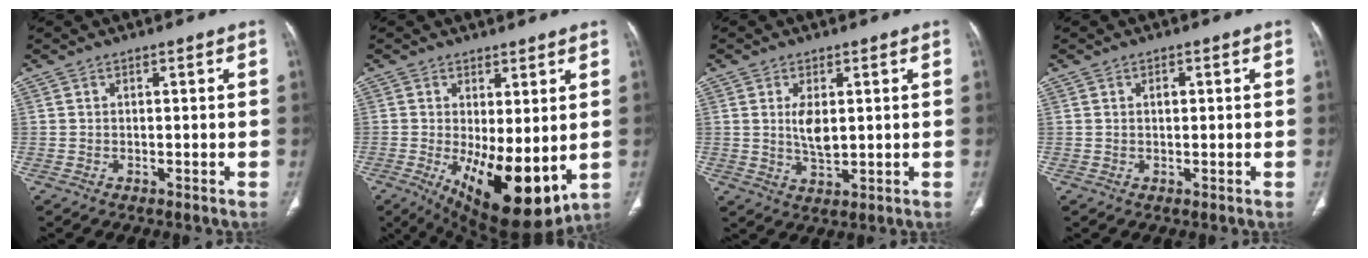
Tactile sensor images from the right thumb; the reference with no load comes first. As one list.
[{"total": 15.7, "force": [-2.5, 6.4, 14.1], "torque": [-0.212, -0.035, -0.017]}, {"total": 5.0, "force": [1.0, 2.4, 4.3], "torque": [-0.077, -0.013, 0.025]}, {"total": 1.3, "force": [0.4, 0.8, 1.0], "torque": [-0.015, 0.001, 0.007]}]